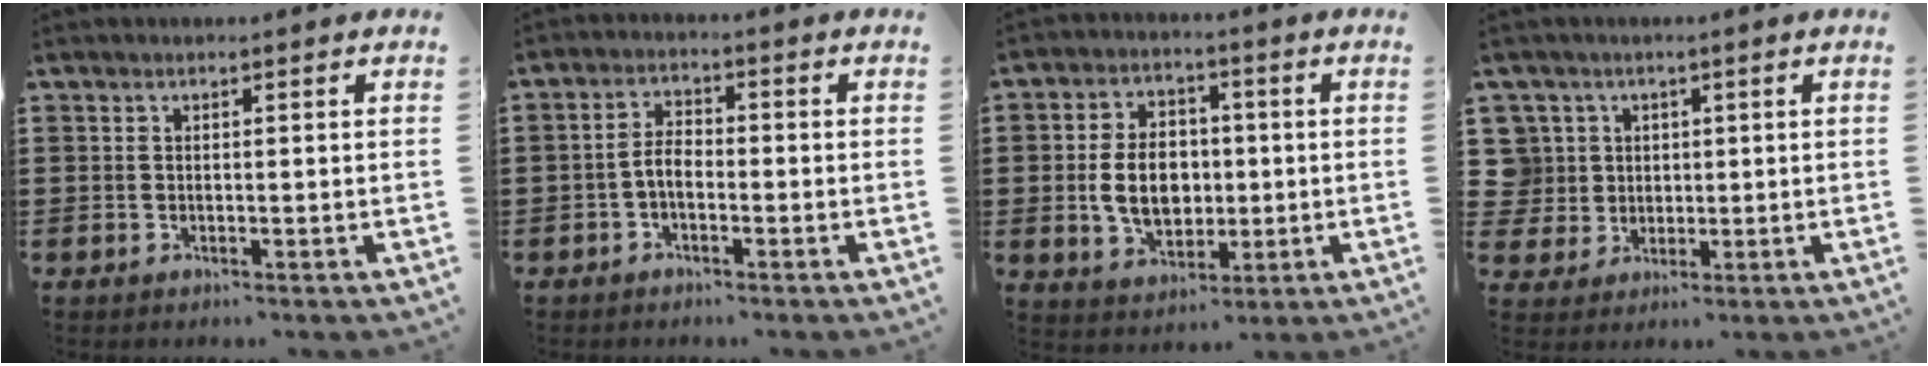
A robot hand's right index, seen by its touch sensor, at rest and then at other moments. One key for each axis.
{"total": 3.4, "fx": -1.3, "fy": 1.7, "fz": 2.7, "tx": -0.065, "ty": 0.002, "tz": -0.029}
{"total": 8.4, "fx": -0.4, "fy": 6.0, "fz": 5.9, "tx": -0.121, "ty": 0.004, "tz": -0.013}
{"total": 5.5, "fx": 1.3, "fy": 5.4, "fz": 0.4, "tx": -0.043, "ty": 0.013, "tz": 0.024}